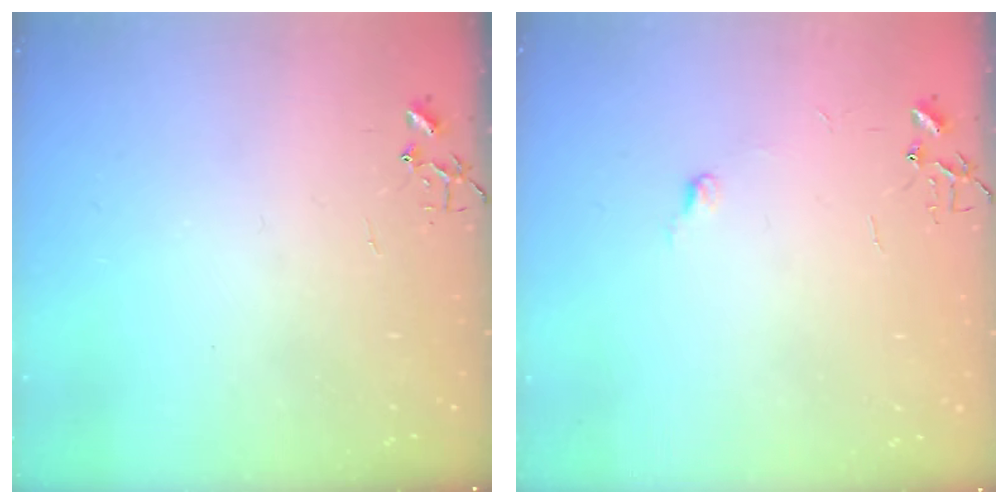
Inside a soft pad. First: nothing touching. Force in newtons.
{"total": 4.7, "press": 4.7, "slide": 0.5}